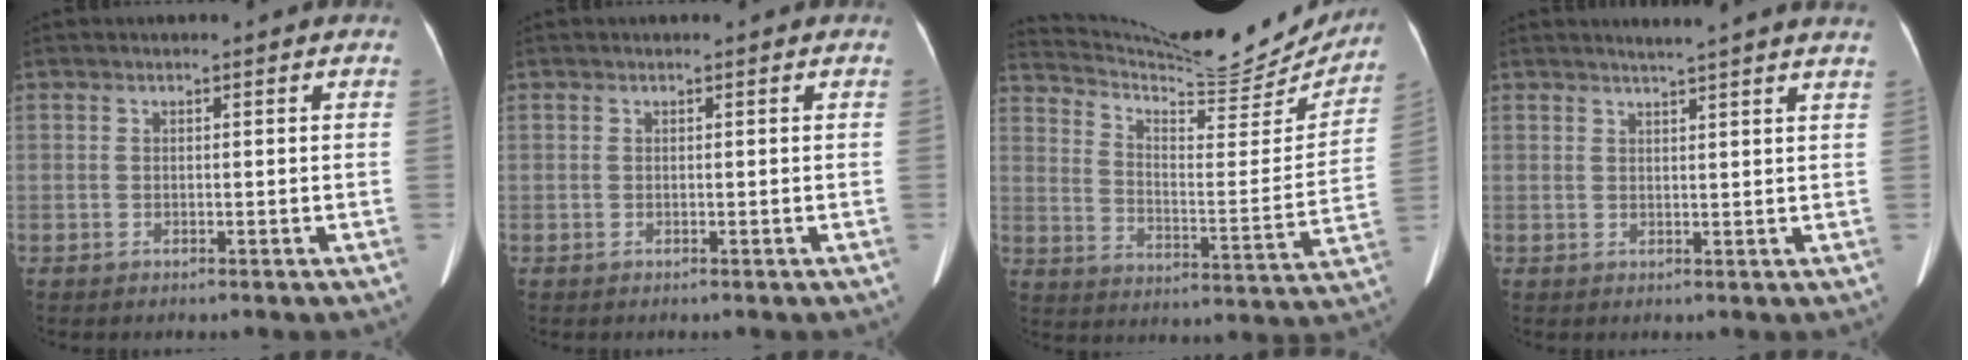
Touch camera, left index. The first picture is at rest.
{"total": 0.0}
{"total": 22.6, "force": [21.2, 3.0, 7.2], "torque": [-0.122, -0.046, 0.293]}
{"total": 7.4, "force": [6.6, -0.9, 3.1], "torque": [-0.040, 0.009, 0.066]}